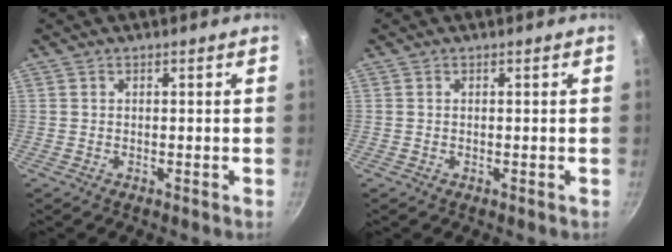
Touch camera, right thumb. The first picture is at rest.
{"total": 0.0}